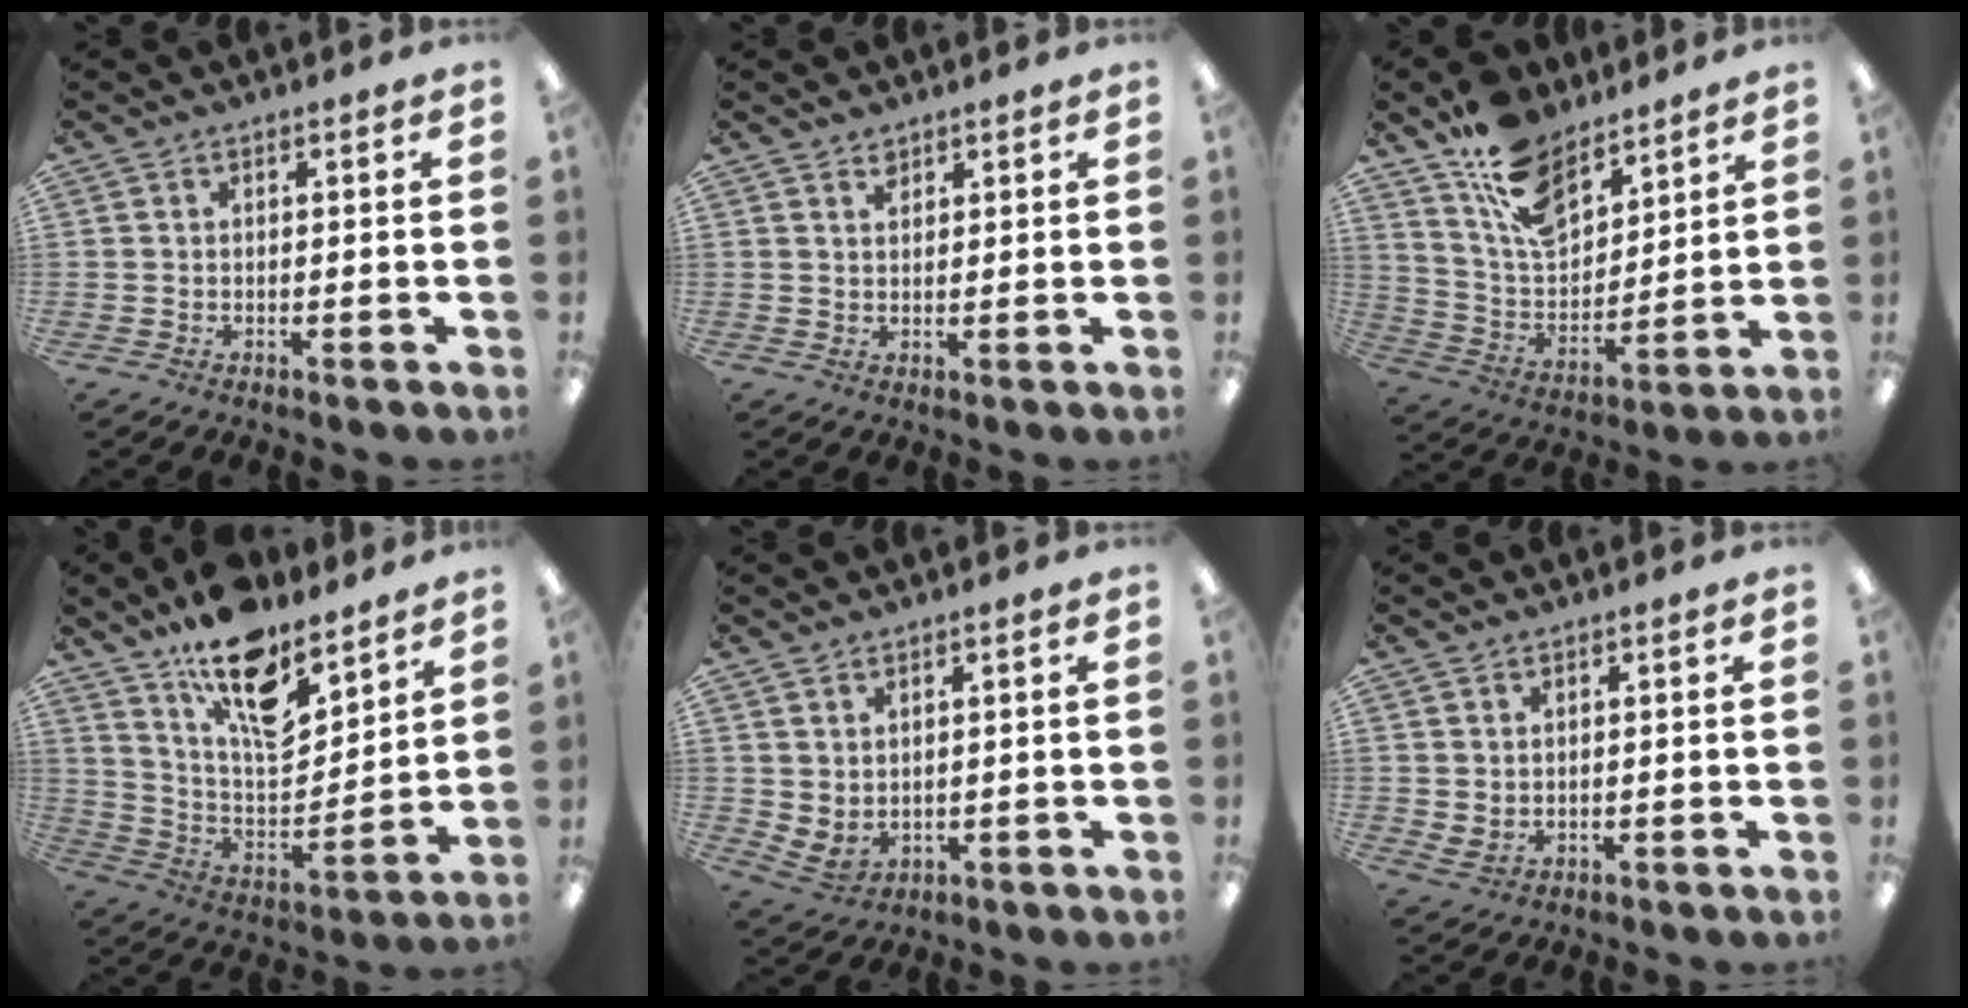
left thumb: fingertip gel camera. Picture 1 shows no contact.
{"total": 1.8, "force": [1.6, 0.7, 0.3], "torque": [0.000, -0.005, 0.030]}
{"total": 14.7, "force": [10.5, 7.4, 7.1], "torque": [-0.147, -0.050, 0.200]}
{"total": 17.7, "force": [12.5, 7.4, 10.0], "torque": [-0.171, -0.083, 0.221]}
{"total": 2.9, "force": [2.3, 1.3, 1.2], "torque": [-0.035, -0.016, 0.043]}
{"total": 2.0, "force": [1.2, 1.2, 1.0], "torque": [-0.013, -0.004, 0.022]}